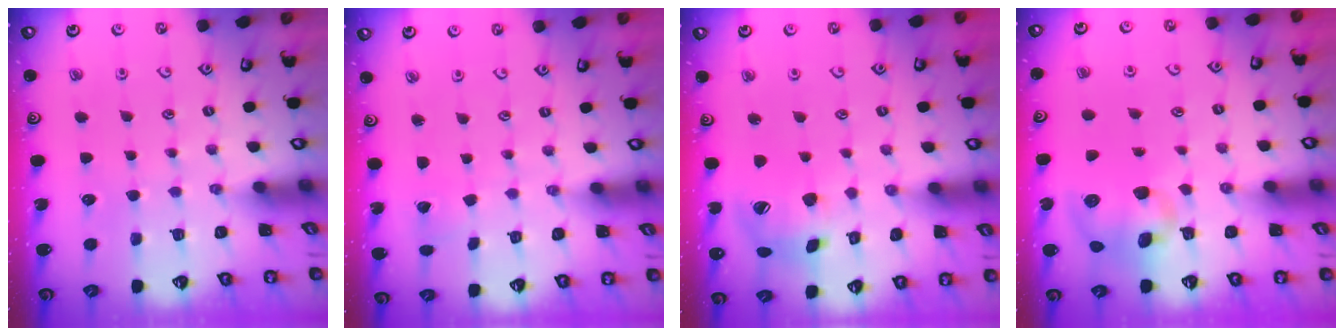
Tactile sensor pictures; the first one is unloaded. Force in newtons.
{"total": 1.5, "press": 1.5, "slide": 0.2}
{"total": 14.6, "press": 14.4, "slide": 2.2}
{"total": 9.6, "press": 9.6, "slide": 1.2}